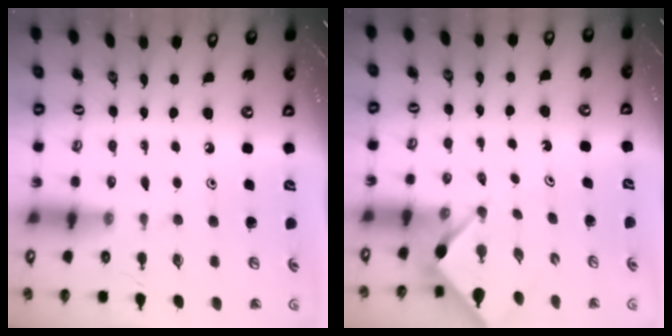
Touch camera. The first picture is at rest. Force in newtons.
{"total": 3.0, "press": 2.9, "slide": 0.4}